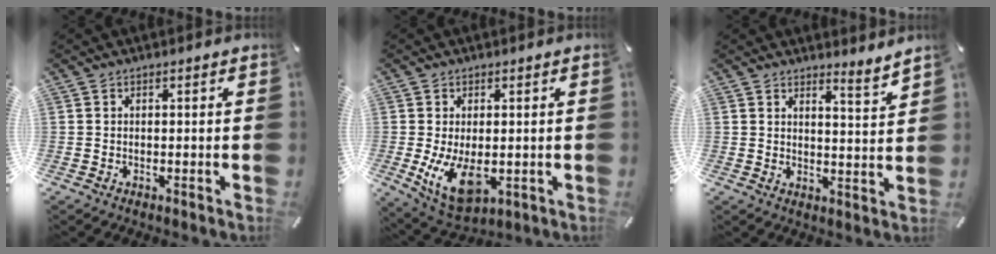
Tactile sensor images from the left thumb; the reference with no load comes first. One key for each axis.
{"total": 9.9, "fx": -0.8, "fy": 5.6, "fz": 8.1, "tx": -0.148, "ty": -0.018, "tz": -0.009}
{"total": 4.3, "fx": 4.2, "fy": 0.0, "fz": 1.1, "tx": -0.010, "ty": -0.042, "tz": 0.070}